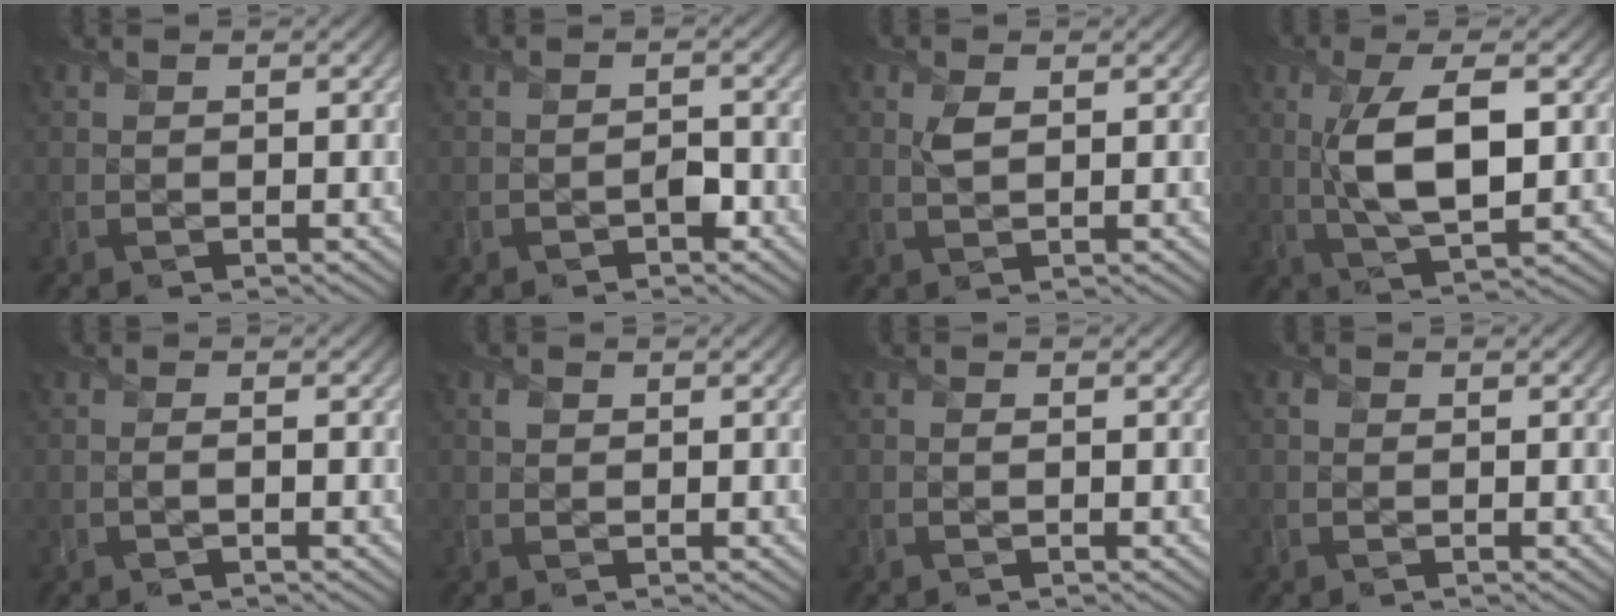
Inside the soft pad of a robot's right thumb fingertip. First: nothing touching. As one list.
[{"total": 1.6, "force": [-1.0, 0.9, 0.8], "torque": [-0.008, 0.001, -0.018]}, {"total": 1.7, "force": [0.6, 0.8, 1.3], "torque": [-0.031, -0.002, 0.013]}, {"total": 9.3, "force": [0.9, 3.5, 8.6], "torque": [-0.165, 0.001, 0.017]}, {"total": 0.8, "force": [-0.2, 0.1, 0.8], "torque": [-0.012, -0.002, -0.006]}, {"total": 0.8, "force": [0.4, 0.7, 0.1], "torque": [-0.002, -0.001, 0.008]}, {"total": 0.0}, {"total": 0.5, "force": [0.1, 0.5, 0.0], "torque": [0.003, -0.001, -0.001]}]